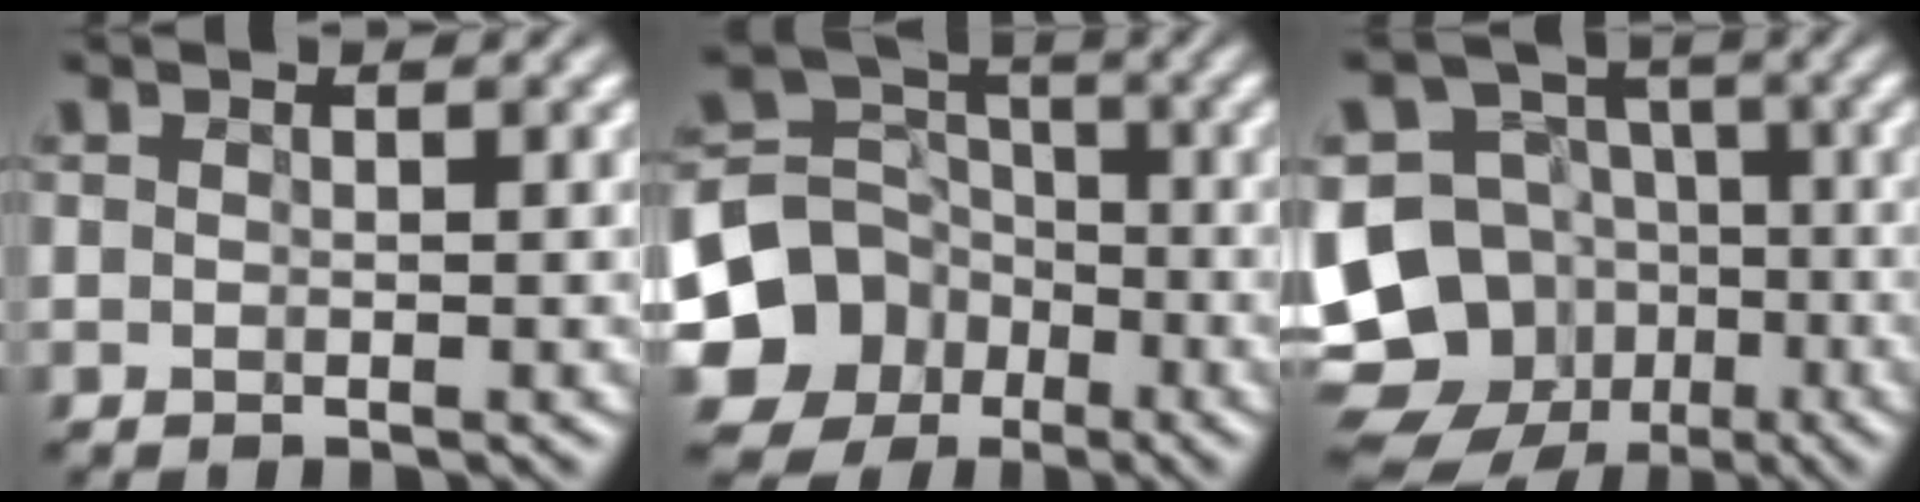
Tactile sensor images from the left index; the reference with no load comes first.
{"total": 9.9, "force": [-4.4, 8.3, 3.1], "torque": [-0.104, -0.011, -0.087]}
{"total": 13.4, "force": [-5.6, 11.0, 5.3], "torque": [-0.143, -0.022, -0.092]}